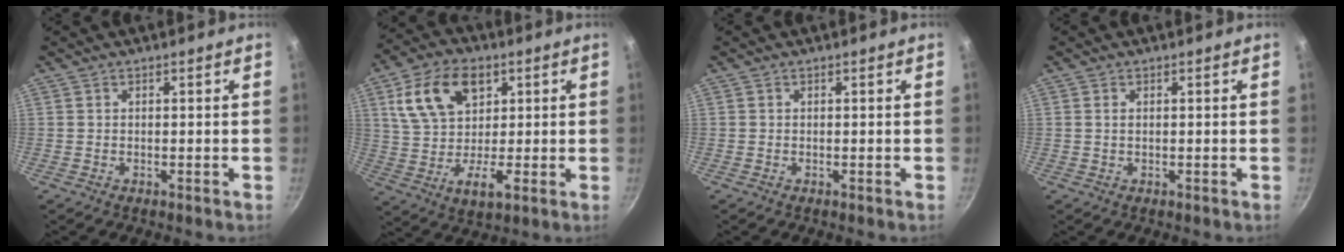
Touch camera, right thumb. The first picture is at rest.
{"total": 15.4, "force": [5.2, 10.2, 10.2], "torque": [-0.152, 0.003, 0.090]}
{"total": 0.0}
{"total": 0.9, "force": [0.2, 0.5, 0.7], "torque": [-0.012, 0.002, 0.004]}